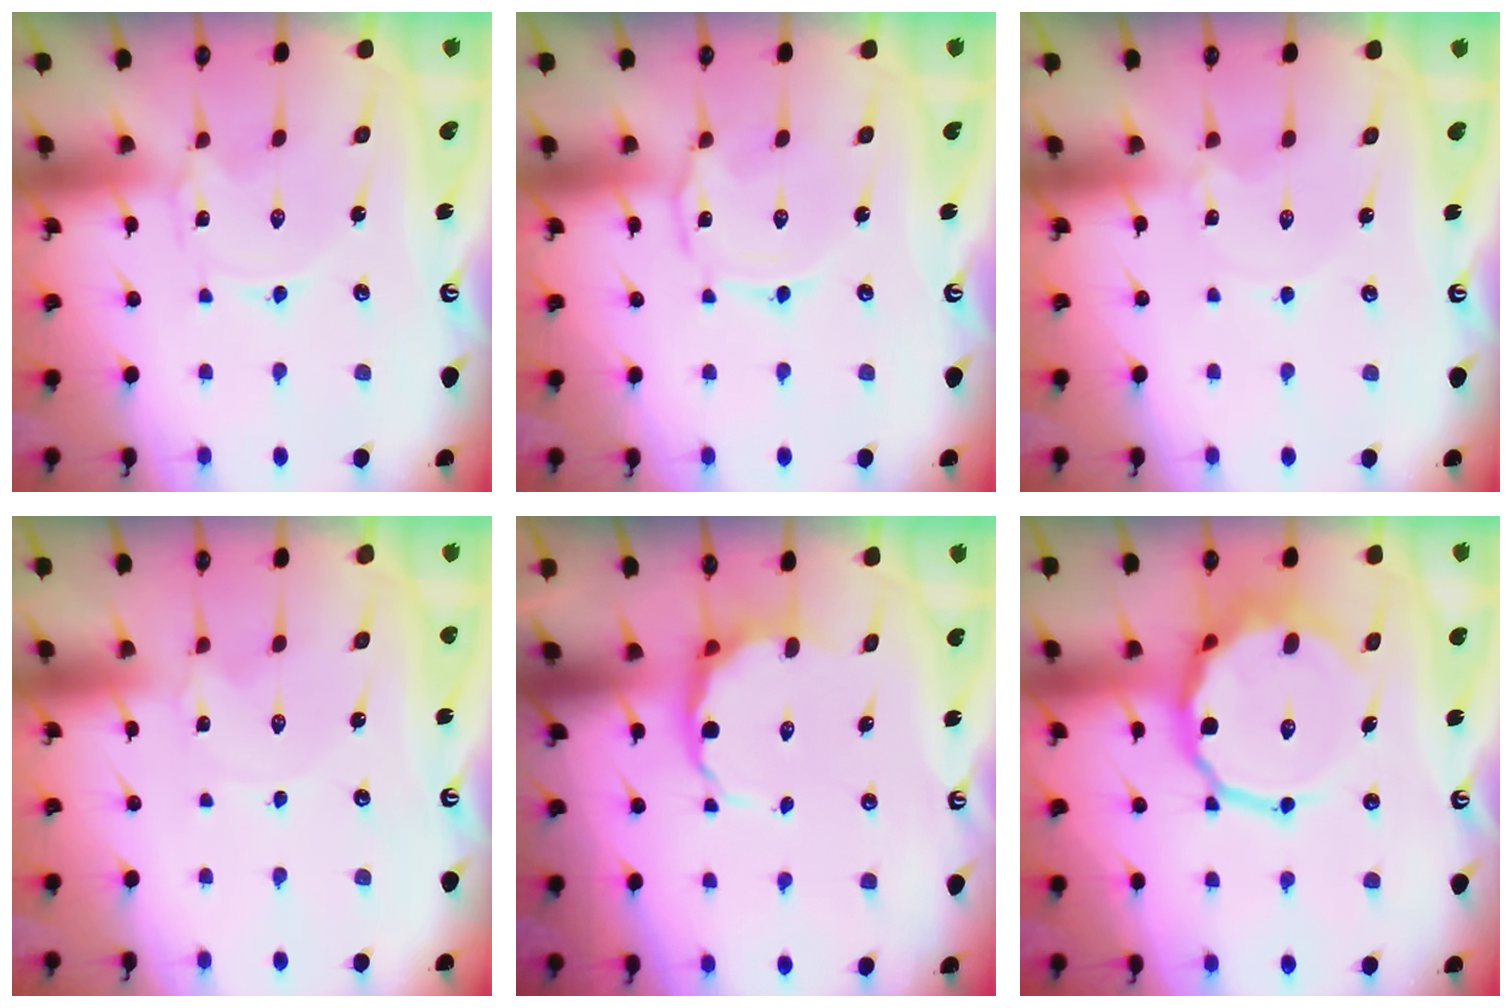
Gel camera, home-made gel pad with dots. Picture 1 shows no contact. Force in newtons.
{"total": 1.8, "press": 1.8, "slide": 0.3}
{"total": 0.9, "press": 0.9, "slide": 0.1}
{"total": 0.0}
{"total": 7.7, "press": 7.5, "slide": 1.7}
{"total": 13.0, "press": 12.5, "slide": 3.5}